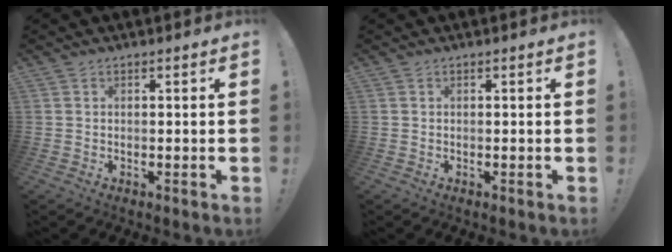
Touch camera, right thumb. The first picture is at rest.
{"total": 0.0}